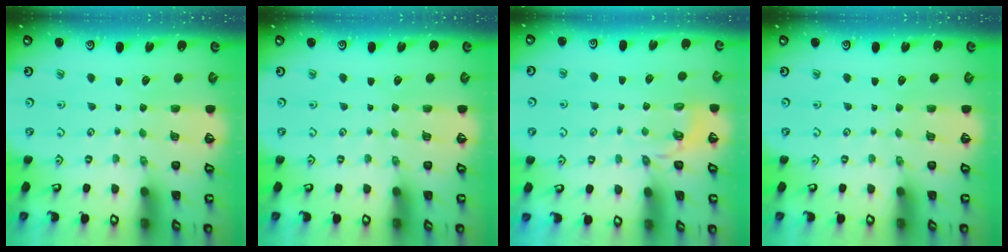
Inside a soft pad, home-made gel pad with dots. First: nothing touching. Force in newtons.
{"total": 0.0}
{"total": 3.5, "press": 2.6, "slide": 2.4}
{"total": 0.0}